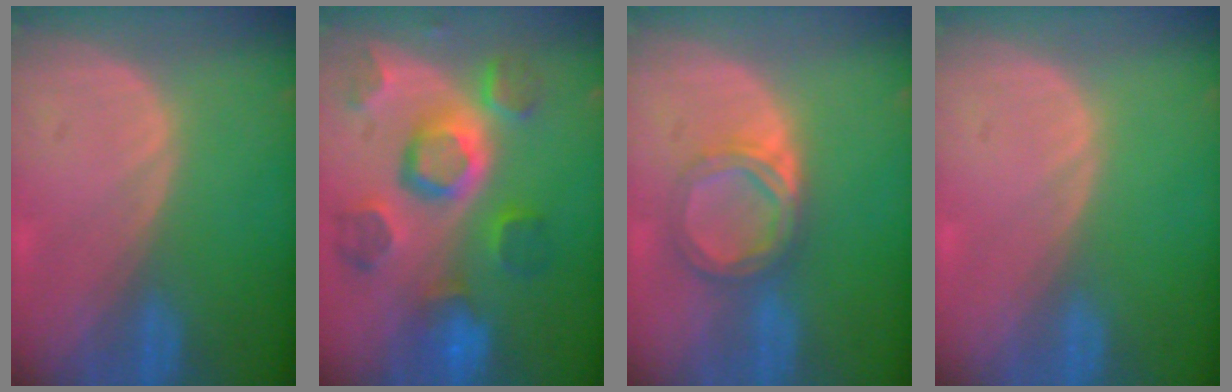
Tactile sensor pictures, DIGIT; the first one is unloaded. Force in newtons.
{"total": 11.3, "press": 10.0, "slide": 5.3}
{"total": 5.2, "press": 5.0, "slide": 1.3}
{"total": 0.0}